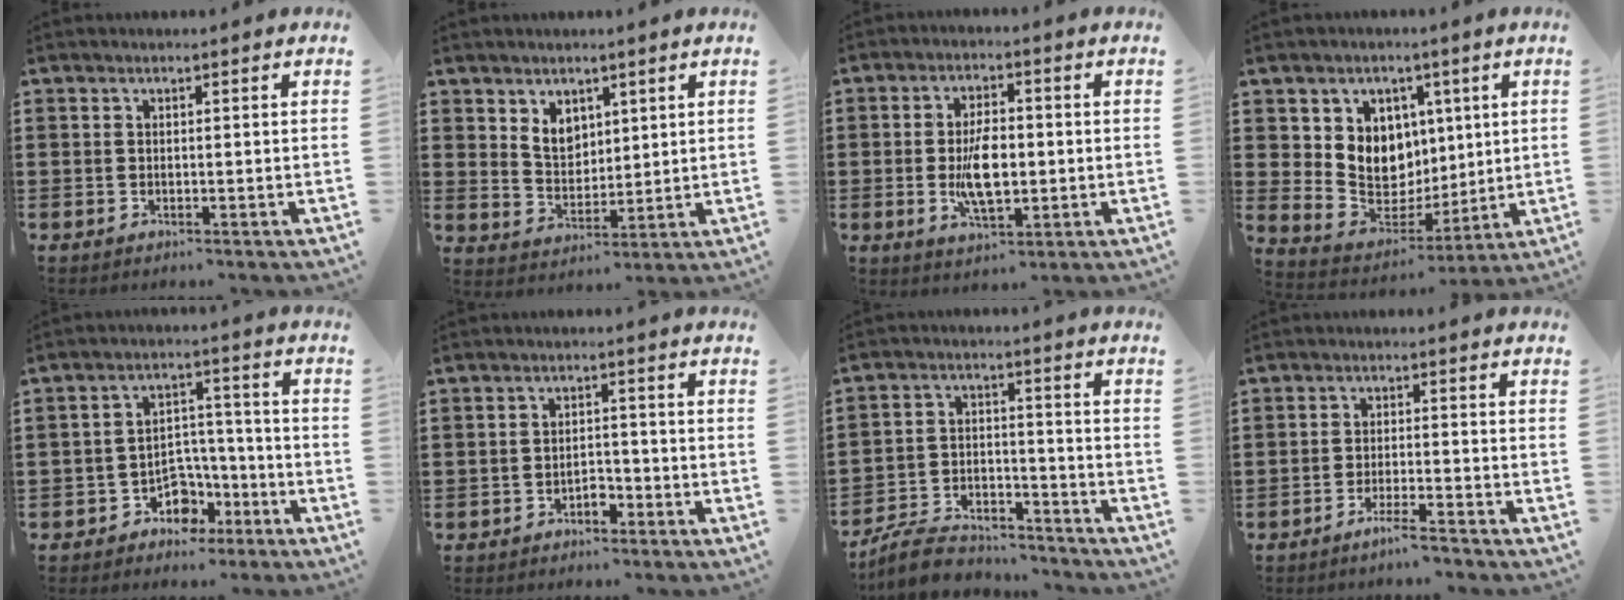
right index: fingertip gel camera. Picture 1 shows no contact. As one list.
[{"total": 4.9, "force": [2.5, 3.5, 2.2], "torque": [-0.048, 0.008, 0.045]}, {"total": 7.5, "force": [-0.7, 3.5, 6.6], "torque": [-0.128, -0.005, -0.017]}, {"total": 8.5, "force": [2.7, 7.8, 2.1], "torque": [-0.063, -0.031, 0.056]}, {"total": 5.9, "force": [-3.3, 4.4, 2.1], "torque": [-0.035, 0.020, -0.060]}, {"total": 2.6, "force": [-1.9, 1.2, 1.3], "torque": [-0.028, 0.004, -0.039]}, {"total": 6.9, "force": [-6.5, 1.6, 1.6], "torque": [-0.042, 0.014, -0.126]}, {"total": 3.3, "force": [-3.0, -0.1, 1.5], "torque": [-0.025, 0.001, -0.056]}]